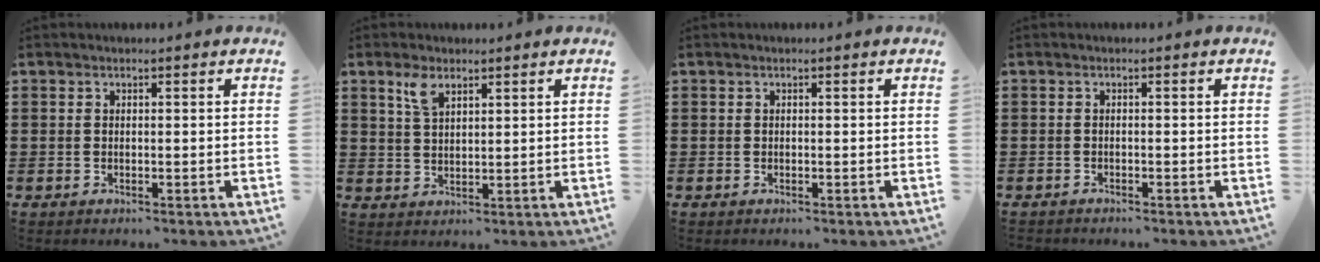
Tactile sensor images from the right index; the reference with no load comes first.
{"total": 3.7, "force": [2.3, 1.5, 2.4], "torque": [-0.056, 0.006, 0.042]}
{"total": 0.0}
{"total": 0.9, "force": [-0.9, 0.1, -0.2], "torque": [0.002, 0.001, -0.020]}